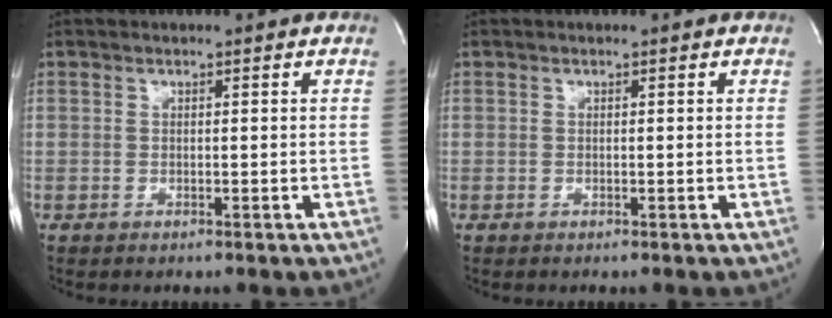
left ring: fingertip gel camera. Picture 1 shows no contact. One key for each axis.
{"total": 0.0}